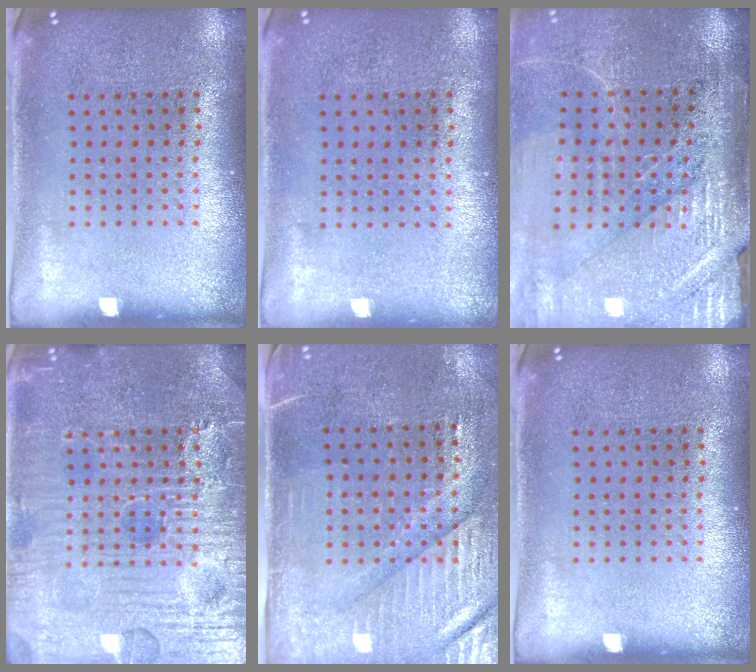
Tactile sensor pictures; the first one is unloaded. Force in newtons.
{"total": 0.0}
{"total": 3.5, "press": 3.3, "slide": 1.1}
{"total": 7.8, "press": 7.7, "slide": 0.9}
{"total": 3.4, "press": 3.1, "slide": 1.4}
{"total": 0.0}